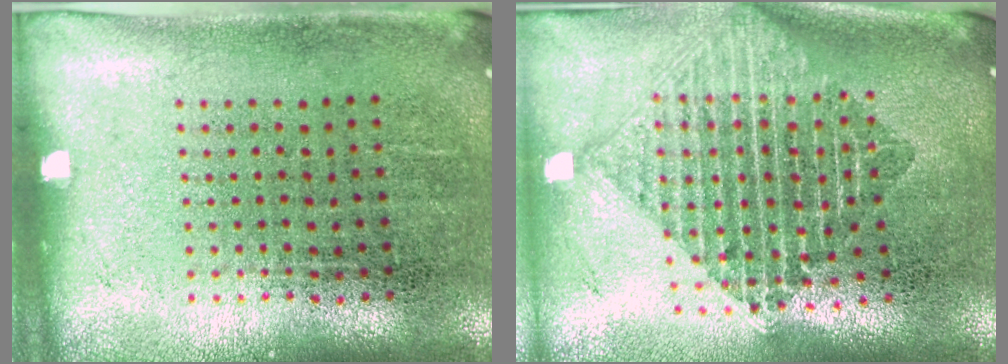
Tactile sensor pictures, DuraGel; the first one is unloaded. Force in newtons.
{"total": 2.1, "press": 1.7, "slide": 1.3}